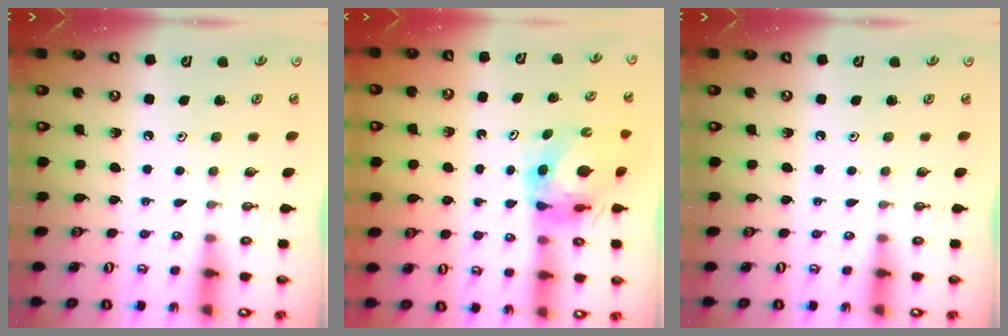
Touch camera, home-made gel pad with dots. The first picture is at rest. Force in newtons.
{"total": 6.2, "press": 6.2, "slide": 0.5}
{"total": 0.0}